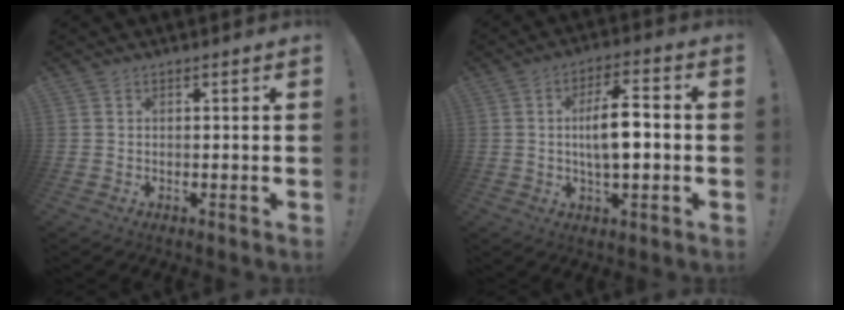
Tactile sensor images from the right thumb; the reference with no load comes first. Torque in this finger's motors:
{"motor_torque": [-0.10, 0.38, 0.48, 0.28, 0.27]}